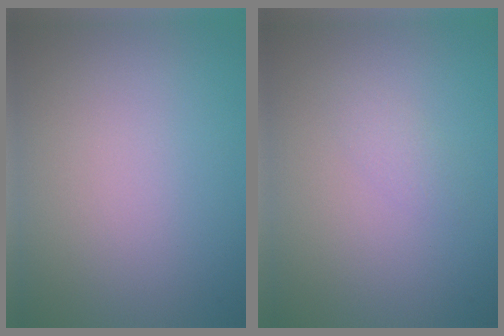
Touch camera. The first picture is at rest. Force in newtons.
{"total": 1.0, "press": 1.0, "slide": 0.0}